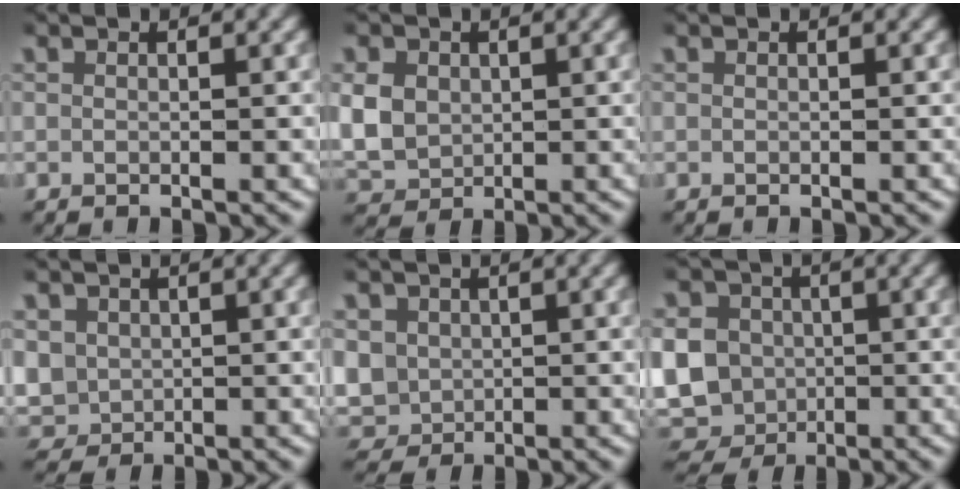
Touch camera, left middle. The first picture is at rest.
{"total": 6.1, "force": [0.3, 5.4, 2.8], "torque": [-0.080, -0.013, 0.013]}
{"total": 0.0}
{"total": 6.9, "force": [-0.4, 6.5, 2.2], "torque": [-0.081, -0.030, 0.004]}
{"total": 8.1, "force": [-0.6, 7.6, 2.6], "torque": [-0.091, -0.034, -0.001]}
{"total": 14.3, "force": [-2.4, 13.5, 4.2], "torque": [-0.117, -0.047, -0.044]}